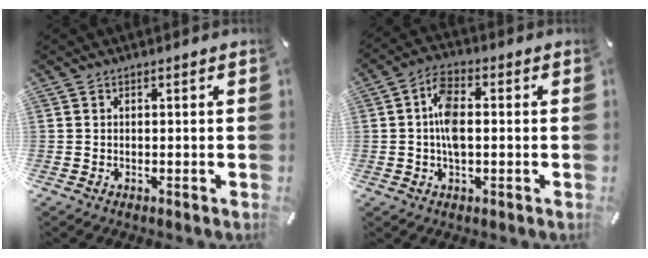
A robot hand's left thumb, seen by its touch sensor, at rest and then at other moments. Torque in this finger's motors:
{"motor_torque": [1.27, 1.84, 0.94, -0.13, 0.32]}